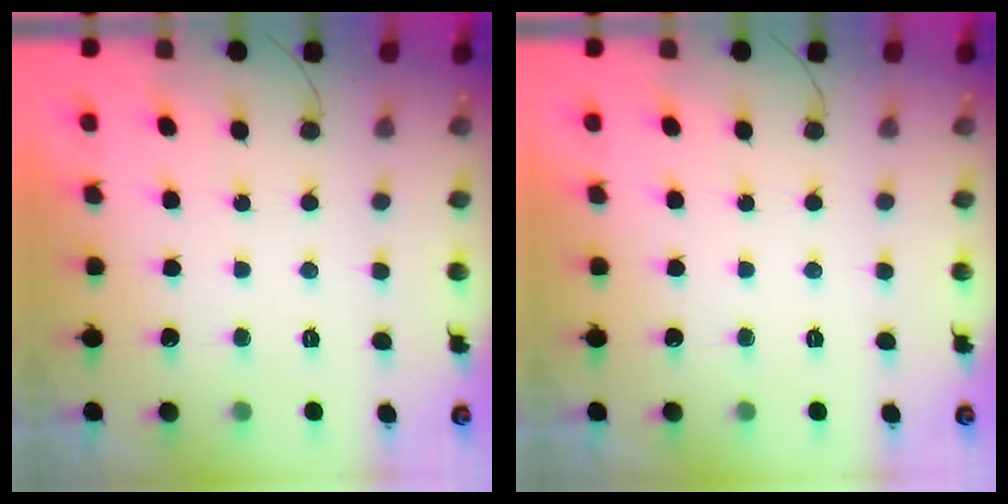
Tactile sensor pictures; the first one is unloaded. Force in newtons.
{"total": 0.0}